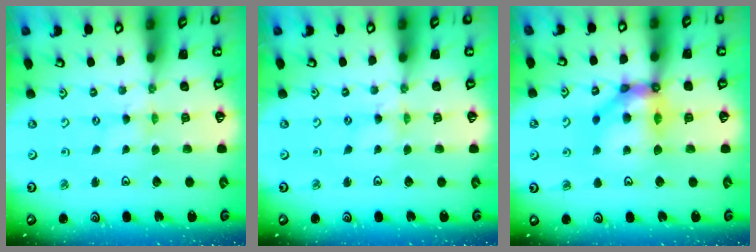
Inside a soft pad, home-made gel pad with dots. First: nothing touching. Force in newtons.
{"total": 0.0}
{"total": 12.0, "press": 11.7, "slide": 2.4}